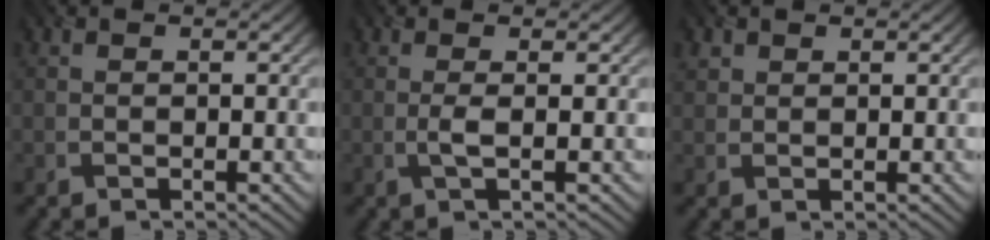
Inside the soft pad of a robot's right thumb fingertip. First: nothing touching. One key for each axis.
{"total": 1.7, "fx": -0.1, "fy": 0.2, "fz": 1.7, "tx": -0.039, "ty": 0.003, "tz": -0.007}
{"total": 1.3, "fx": 0.9, "fy": 0.9, "fz": 0.1, "tx": -0.001, "ty": 0.002, "tz": 0.022}